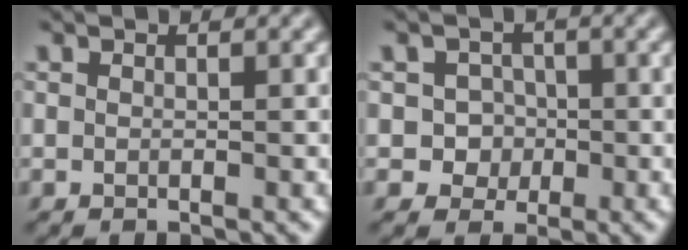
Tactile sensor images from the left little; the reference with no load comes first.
{"total": 3.1, "force": [-0.6, 2.9, 1.1], "torque": [0.001, 0.007, -0.027]}